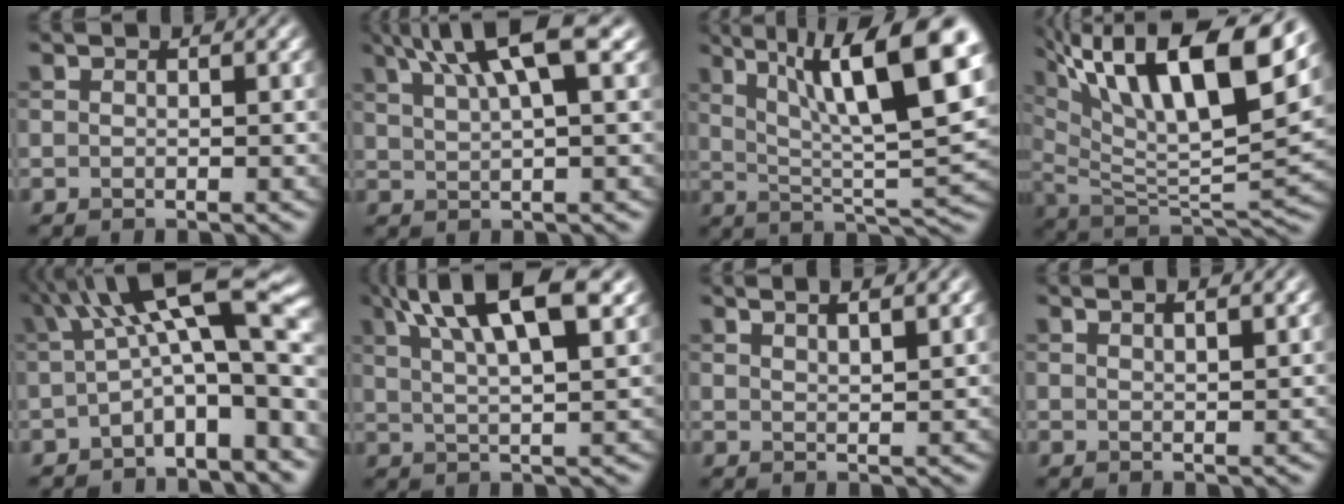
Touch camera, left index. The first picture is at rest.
{"total": 7.7, "force": [4.2, 1.9, 6.2], "torque": [-0.107, 0.014, 0.072]}
{"total": 12.9, "force": [5.4, 3.1, 11.3], "torque": [-0.177, 0.007, 0.090]}
{"total": 15.4, "force": [7.9, 4.5, 12.5], "torque": [-0.223, 0.007, 0.147]}
{"total": 11.2, "force": [0.4, 3.1, 10.7], "torque": [-0.151, 0.023, -0.007]}
{"total": 12.0, "force": [6.3, 3.8, 9.5], "torque": [-0.150, 0.034, 0.077]}
{"total": 3.7, "force": [2.7, 1.1, 2.4], "torque": [-0.001, 0.017, 0.013]}
{"total": 2.7, "force": [1.8, 0.8, 1.7], "torque": [0.002, 0.010, 0.001]}